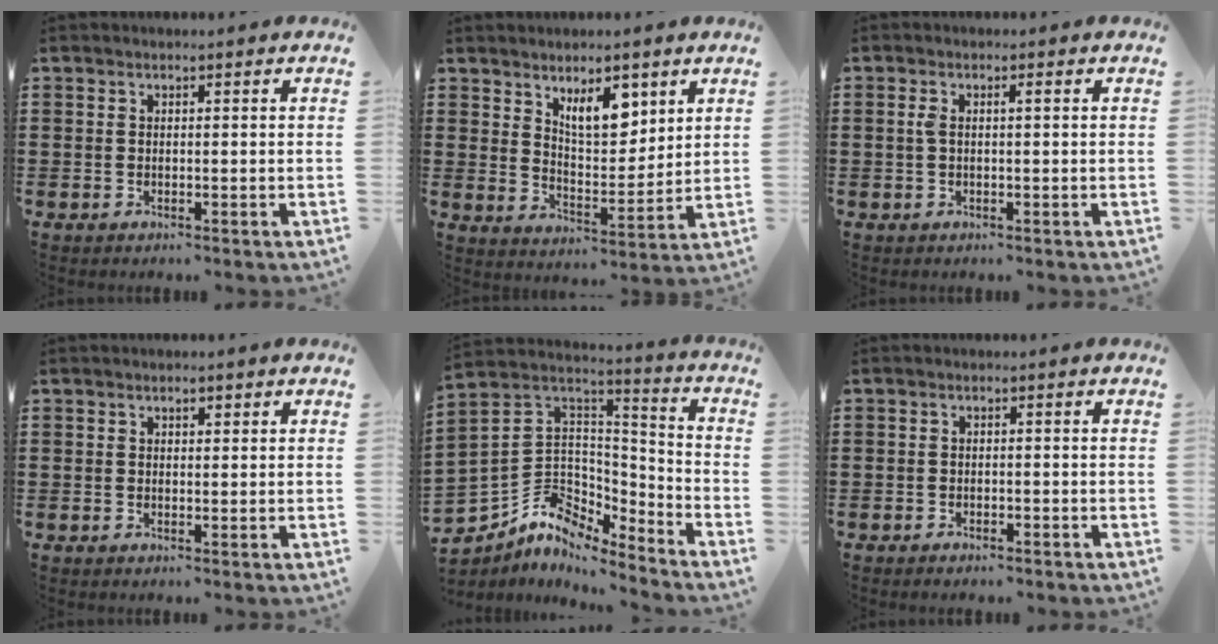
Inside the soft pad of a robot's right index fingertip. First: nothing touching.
{"total": 7.7, "force": [4.9, 3.5, 4.9], "torque": [-0.085, -0.010, 0.084]}
{"total": 1.5, "force": [0.1, 0.3, 1.5], "torque": [-0.036, -0.001, -0.003]}
{"total": 0.8, "force": [0.5, 0.5, 0.5], "torque": [-0.010, 0.004, 0.009]}
{"total": 6.6, "force": [-4.5, 4.6, 1.5], "torque": [-0.058, -0.012, -0.088]}
{"total": 1.0, "force": [-1.0, 0.1, 0.1], "torque": [-0.006, -0.002, -0.021]}